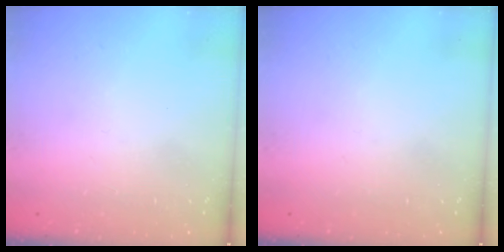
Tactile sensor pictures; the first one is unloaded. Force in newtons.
{"total": 0.0}